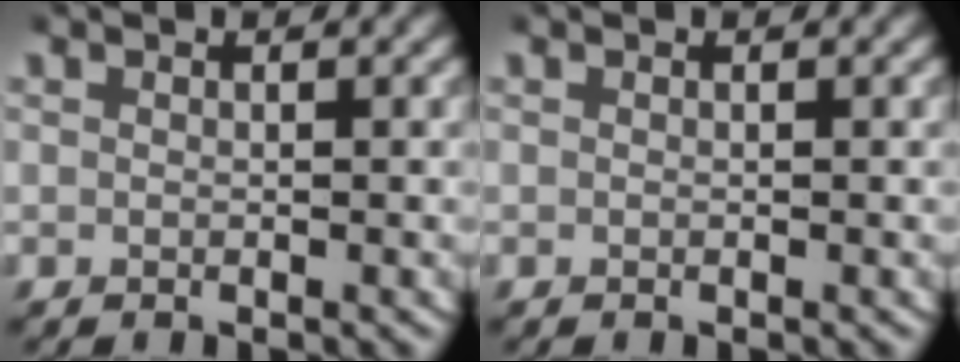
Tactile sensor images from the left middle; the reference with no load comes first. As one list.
[{"total": 0.0}]